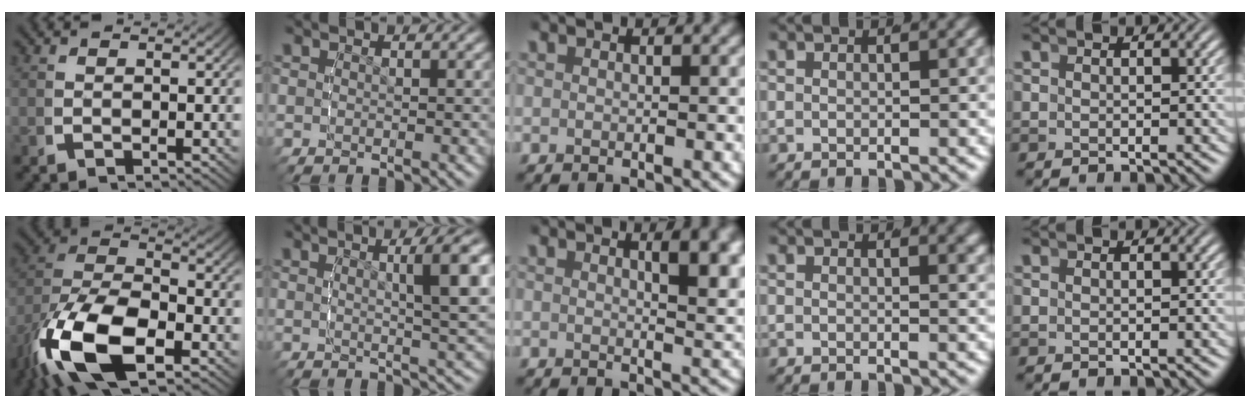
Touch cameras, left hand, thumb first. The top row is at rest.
{"thumb": {"total": 14.1, "force": [-3.3, 8.2, 11.1], "torque": [-0.254, -0.056, -0.032]}, "index": {"total": 5.6, "force": [1.6, 0.9, 5.3], "torque": [-0.060, 0.006, 0.028]}, "middle": {"total": 4.2, "force": [1.8, 1.0, 3.7], "torque": [-0.043, -0.007, 0.030]}, "ring": {"total": 1.2, "force": [0.8, 0.2, 0.9], "torque": [-0.006, -0.005, 0.012]}}